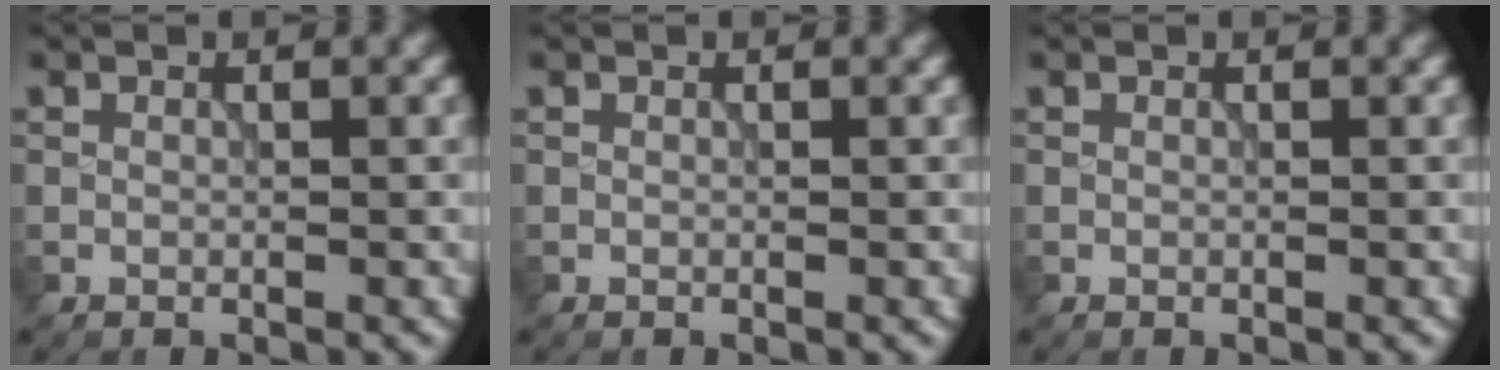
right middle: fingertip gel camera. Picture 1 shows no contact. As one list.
[{"total": 0.0}, {"total": 0.0}]